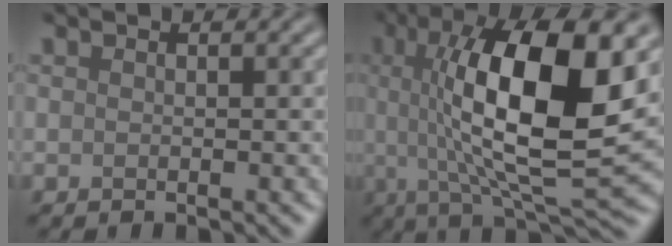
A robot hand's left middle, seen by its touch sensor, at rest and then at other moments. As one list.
[{"total": 13.6, "force": [2.2, 4.0, 12.8], "torque": [-0.196, 0.003, 0.037]}]